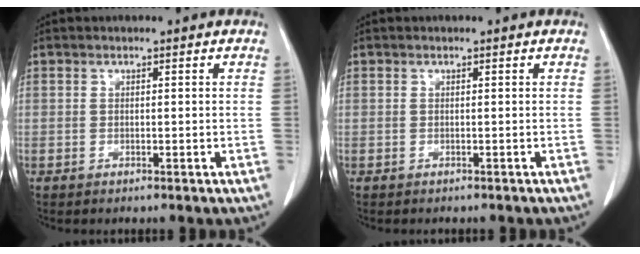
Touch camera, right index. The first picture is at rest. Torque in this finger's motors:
{"motor_torque": [-0.66, 0.13, -0.20, -0.07]}